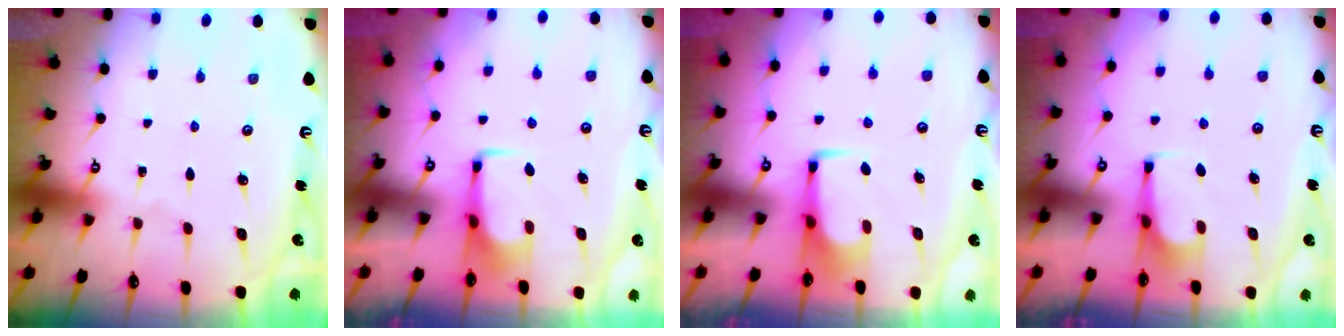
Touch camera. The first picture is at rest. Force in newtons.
{"total": 1.7, "press": 1.6, "slide": 0.5}
{"total": 1.9, "press": 1.7, "slide": 0.7}
{"total": 0.7, "press": 0.7, "slide": 0.3}